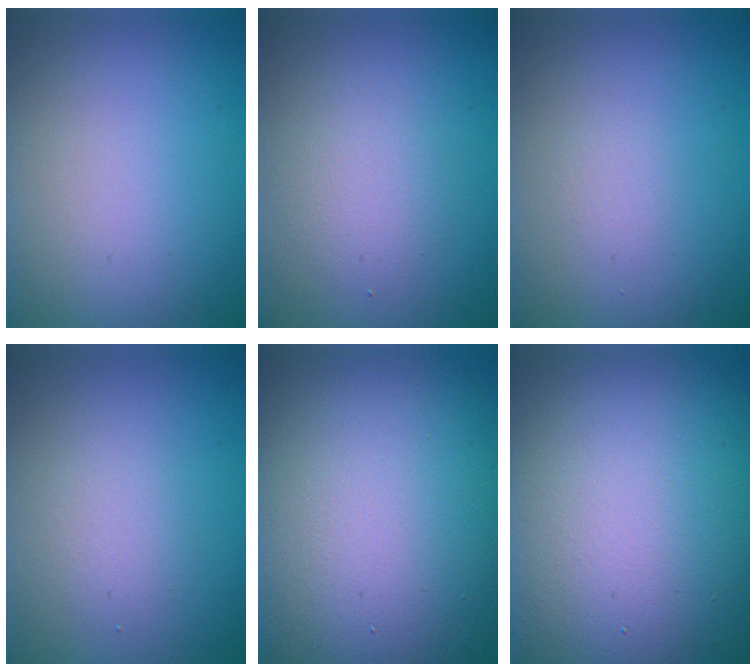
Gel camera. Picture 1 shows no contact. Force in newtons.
{"total": 2.2, "press": 2.2, "slide": 0.0}
{"total": 0.7, "press": 0.7, "slide": 0.1}
{"total": 2.0, "press": 1.9, "slide": 0.2}
{"total": 16.7, "press": 16.6, "slide": 1.6}
{"total": 21.1, "press": 21.1, "slide": 1.4}